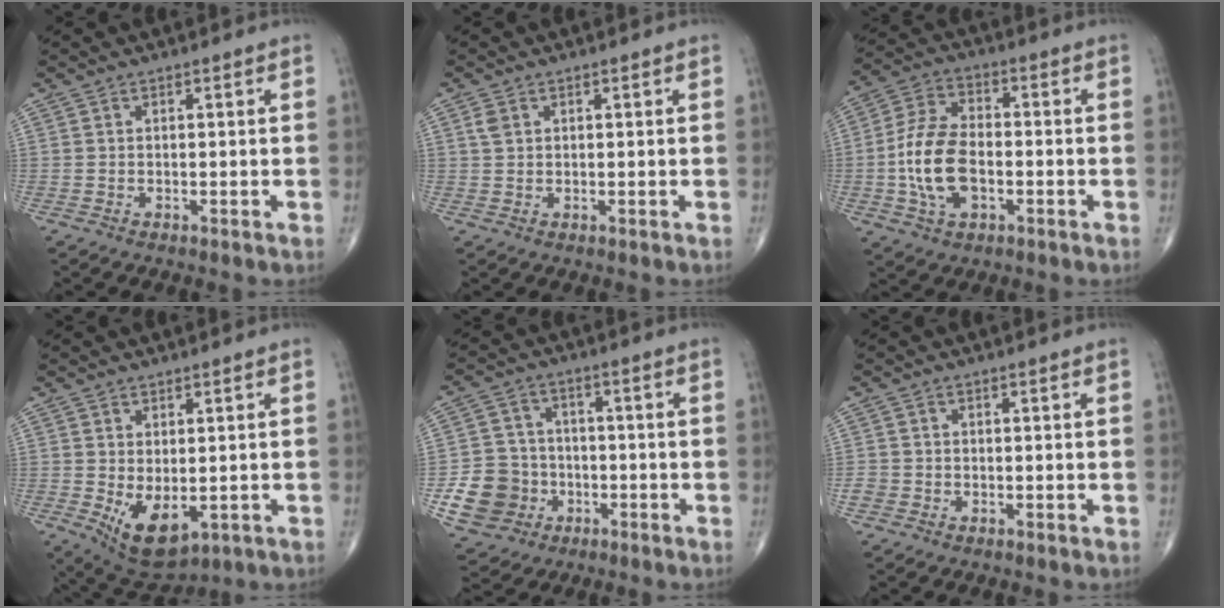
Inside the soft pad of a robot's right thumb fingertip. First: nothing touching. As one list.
[{"total": 1.8, "force": [0.7, 1.3, 1.0], "torque": [-0.022, 0.003, 0.017]}, {"total": 12.5, "force": [-2.3, 7.2, 10.0], "torque": [-0.194, 0.019, -0.047]}, {"total": 8.4, "force": [-1.6, 4.6, 6.9], "torque": [-0.102, -0.012, -0.005]}, {"total": 10.7, "force": [-3.2, 9.7, 3.2], "torque": [-0.037, 0.021, -0.051]}, {"total": 1.7, "force": [-0.6, 1.5, 0.5], "torque": [-0.005, 0.004, -0.016]}]